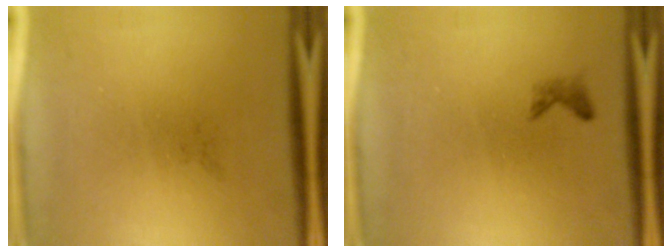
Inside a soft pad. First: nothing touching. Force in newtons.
{"total": 0.8}